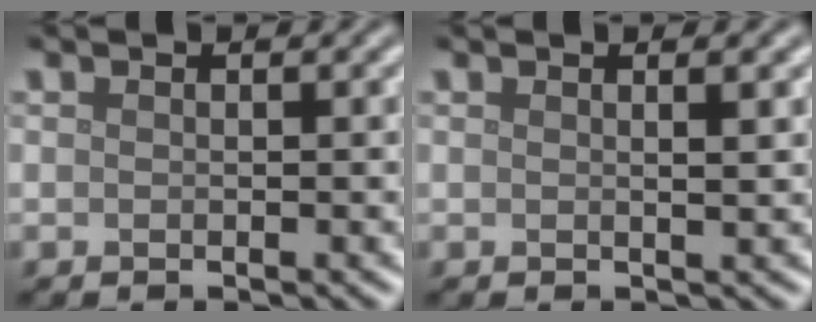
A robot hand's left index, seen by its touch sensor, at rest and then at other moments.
{"total": 1.7, "force": [0.6, 0.5, 1.5], "torque": [-0.016, 0.000, 0.002]}